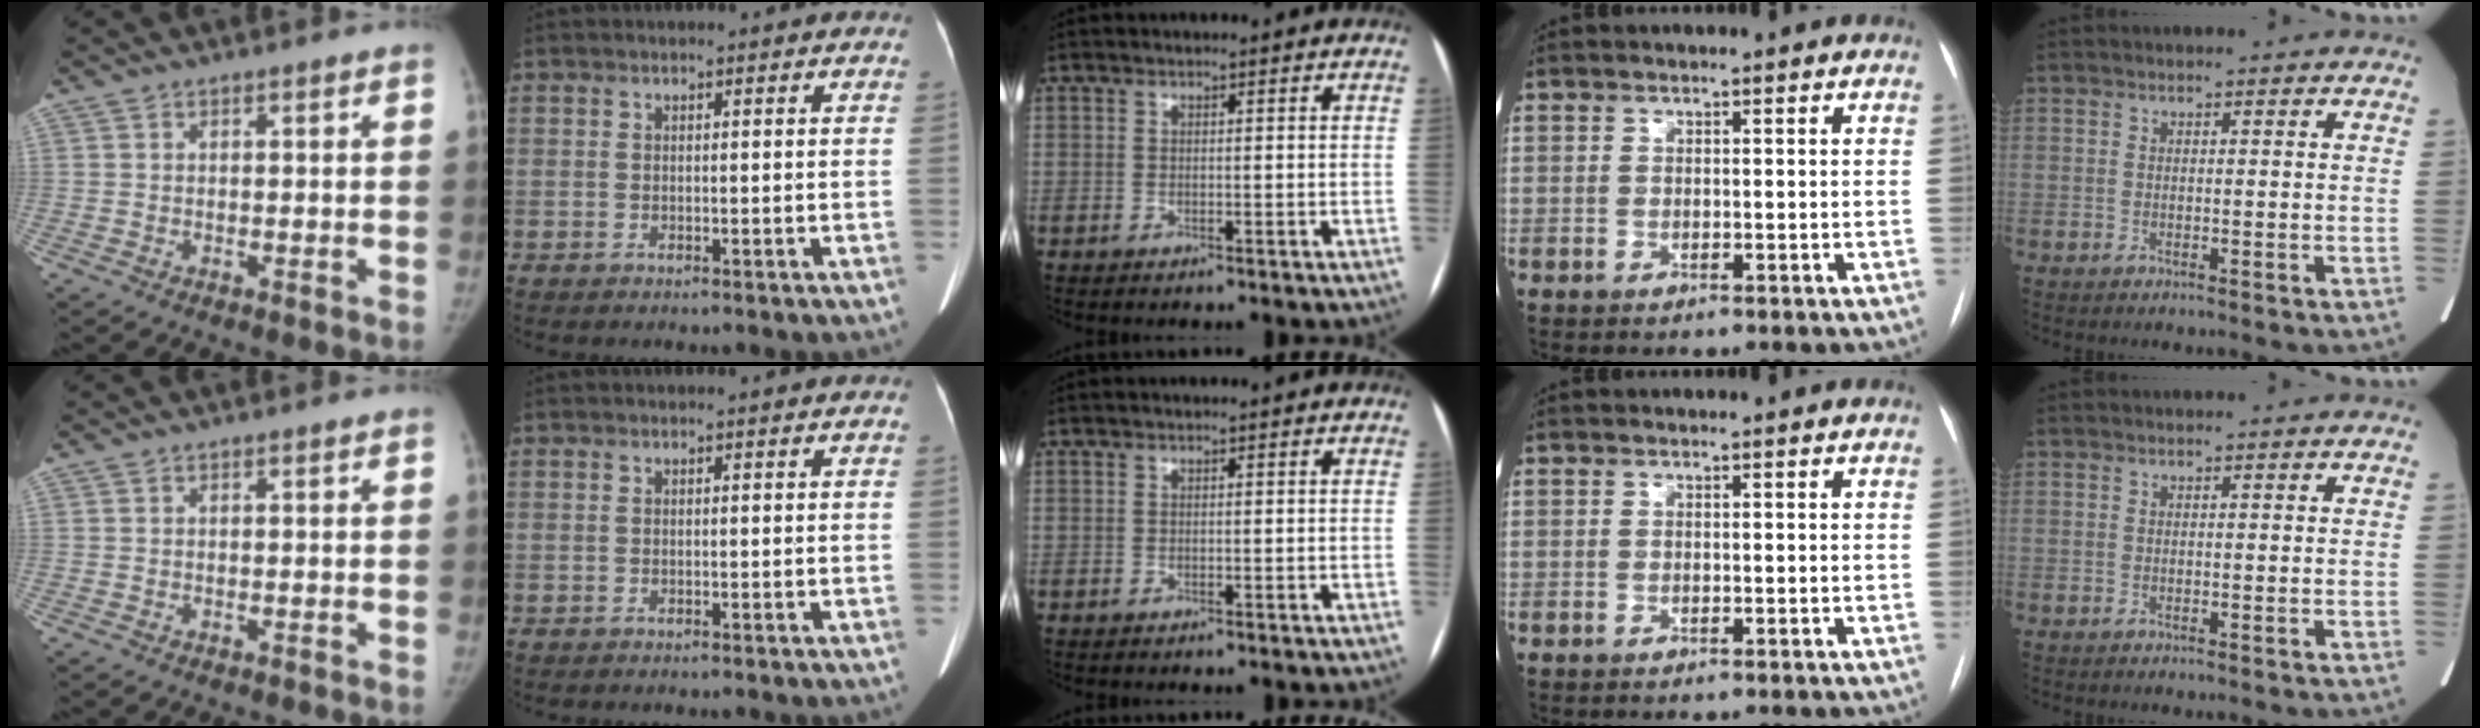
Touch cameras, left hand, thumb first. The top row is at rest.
{}